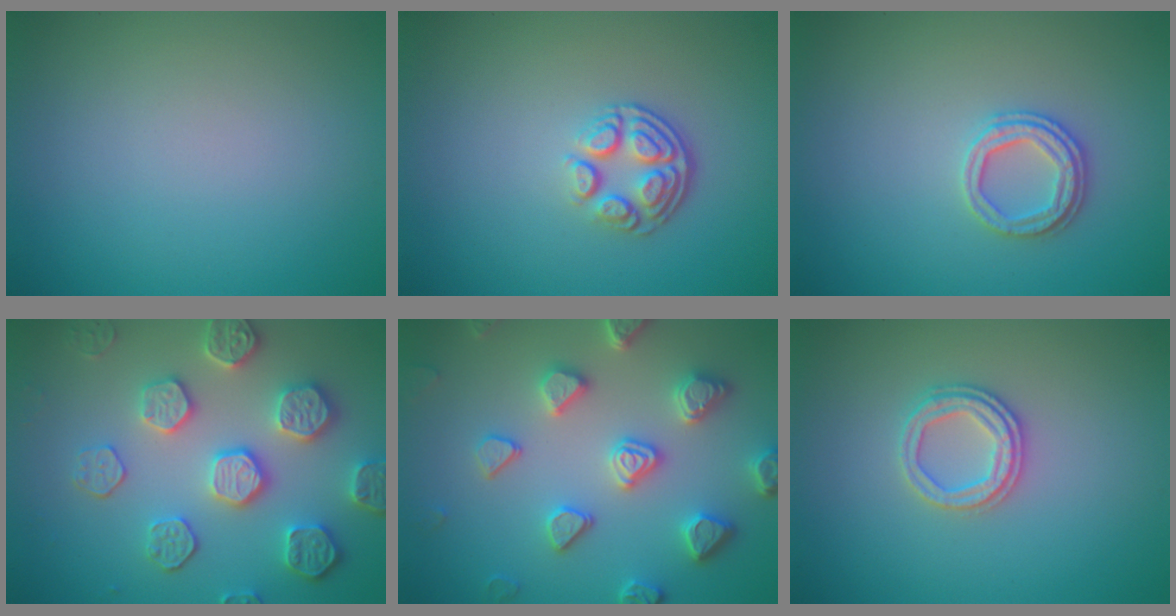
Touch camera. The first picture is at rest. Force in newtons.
{"total": 3.7, "press": 2.6, "slide": 2.6}
{"total": 2.6, "press": 2.4, "slide": 0.8}
{"total": 5.6, "press": 5.1, "slide": 2.2}
{"total": 5.3, "press": 4.8, "slide": 2.2}
{"total": 2.5, "press": 2.4, "slide": 0.6}